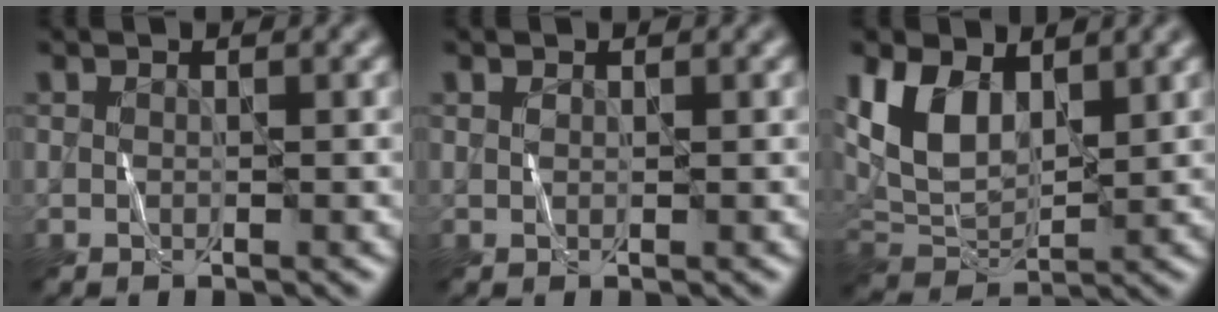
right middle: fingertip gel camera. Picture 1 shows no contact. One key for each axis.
{"total": 0.0}
{"total": 6.2, "fx": 2.7, "fy": 3.7, "fz": 4.1, "tx": -0.088, "ty": -0.006, "tz": 0.052}